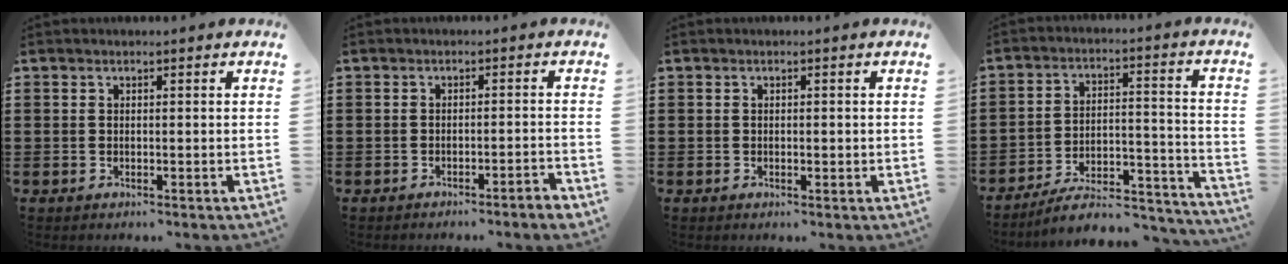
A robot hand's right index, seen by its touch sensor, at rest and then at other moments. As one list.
[{"total": 2.0, "force": [-1.8, -0.3, 0.7], "torque": [-0.014, -0.001, -0.038]}, {"total": 0.5, "force": [-0.1, 0.4, 0.4], "torque": [-0.008, 0.001, -0.002]}, {"total": 8.7, "force": [-7.4, 2.4, 3.8], "torque": [-0.053, 0.019, -0.139]}]